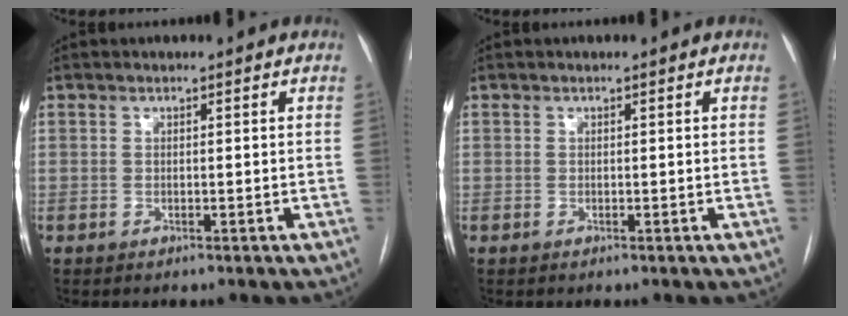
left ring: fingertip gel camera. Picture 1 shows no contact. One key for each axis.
{"total": 0.0}